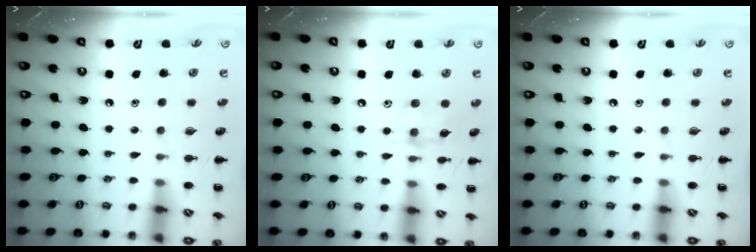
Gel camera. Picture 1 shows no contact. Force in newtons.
{"total": 7.8, "press": 7.8, "slide": 0.6}
{"total": 0.0}